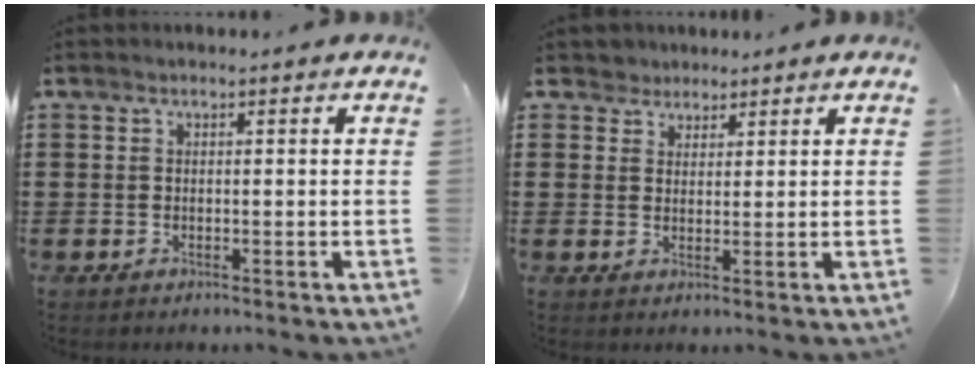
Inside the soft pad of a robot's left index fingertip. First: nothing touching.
{"total": 2.8, "force": [2.1, 1.9, 0.0], "torque": [-0.015, 0.012, 0.040]}